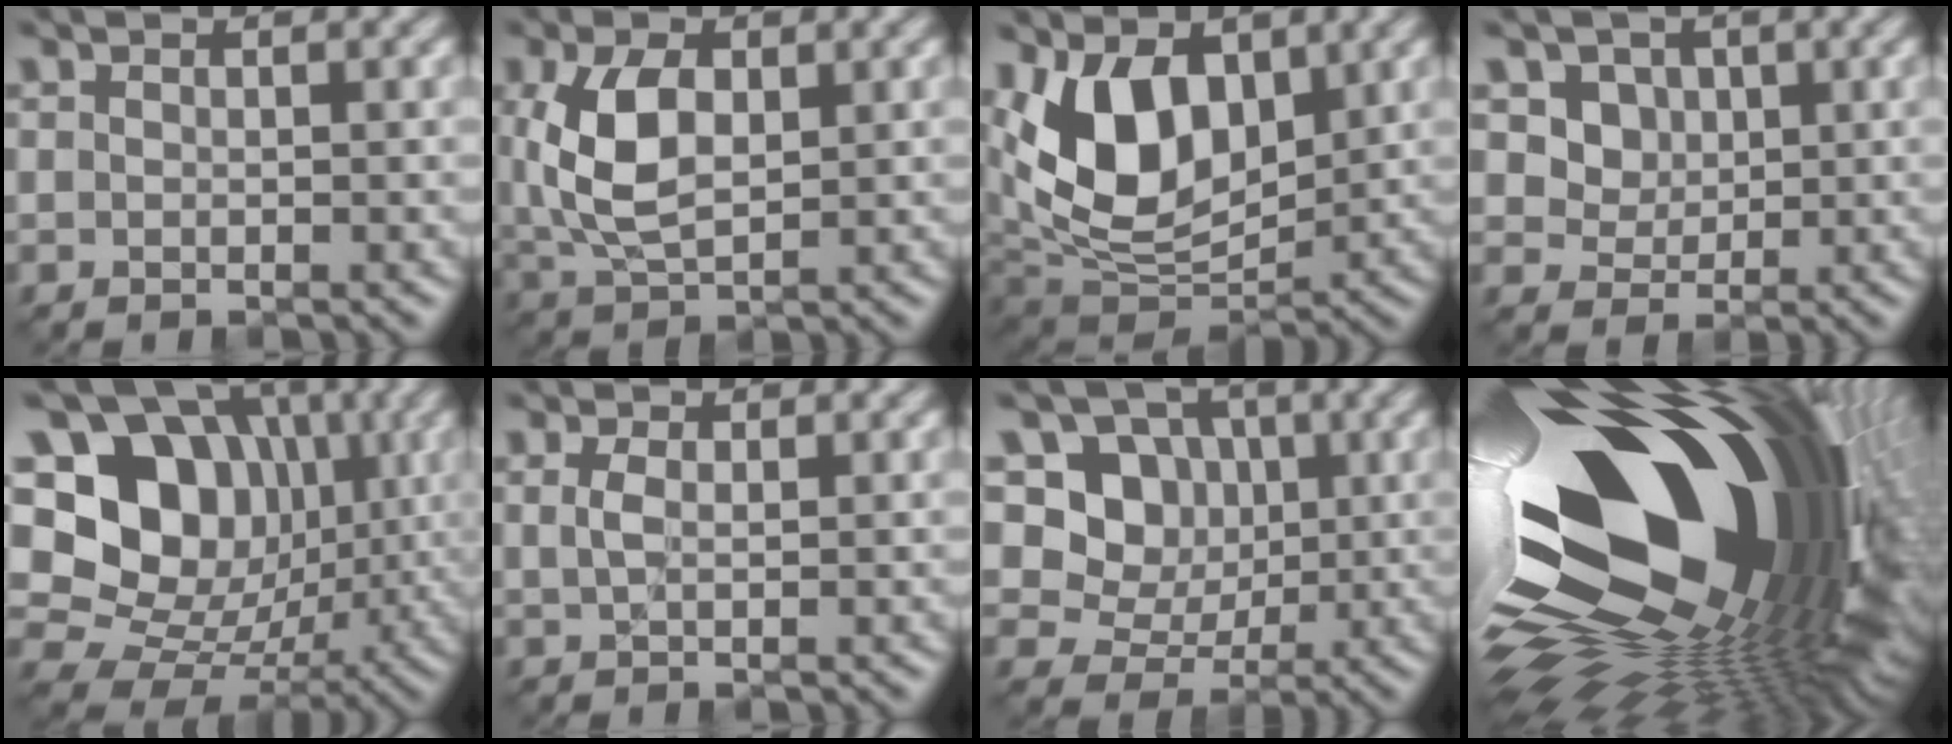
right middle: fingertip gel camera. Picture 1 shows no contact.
{"total": 6.2, "force": [0.9, 3.6, 5.0], "torque": [-0.113, 0.002, 0.019]}
{"total": 8.7, "force": [2.2, 5.4, 6.4], "torque": [-0.124, -0.016, 0.034]}
{"total": 5.1, "force": [2.0, 4.1, 2.2], "torque": [-0.054, -0.010, 0.040]}
{"total": 18.2, "force": [4.2, 15.1, 9.2], "torque": [-0.192, 0.055, 0.073]}
{"total": 1.2, "force": [0.4, 0.5, 1.0], "torque": [-0.027, -0.002, 0.008]}
{"total": 6.2, "force": [1.5, 5.5, 2.6], "torque": [-0.046, 0.000, 0.010]}
{"total": 22.3, "force": [1.9, 11.1, 19.2], "torque": [-0.332, -0.025, 0.007]}